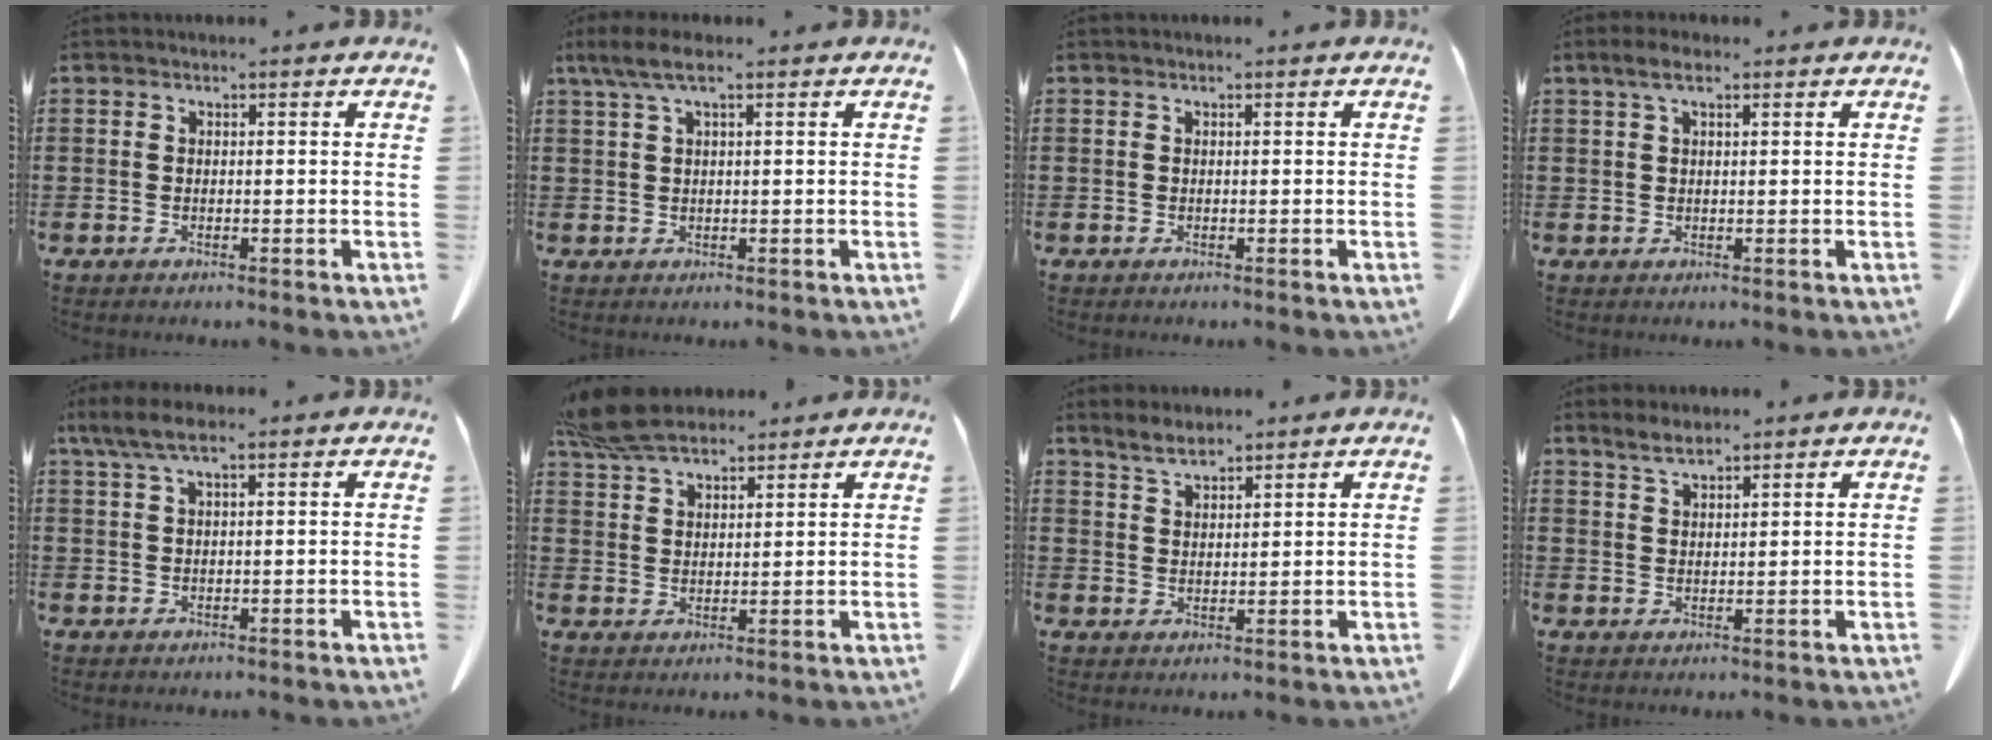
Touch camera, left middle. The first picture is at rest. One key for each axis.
{"total": 3.8, "fx": 1.8, "fy": 0.8, "fz": 3.3, "tx": -0.074, "ty": -0.001, "tz": 0.030}
{"total": 0.0}
{"total": 3.0, "fx": 1.5, "fy": 1.0, "fz": 2.4, "tx": -0.051, "ty": 0.004, "tz": 0.025}
{"total": 4.2, "fx": 2.3, "fy": 0.9, "fz": 3.4, "tx": -0.077, "ty": -0.001, "tz": 0.041}
{"total": 7.4, "fx": 6.3, "fy": 2.2, "fz": 3.2, "tx": -0.084, "ty": -0.006, "tz": 0.122}
{"total": 3.5, "fx": 3.0, "fy": 0.9, "fz": 1.5, "tx": -0.036, "ty": -0.003, "tz": 0.056}
{"total": 2.9, "fx": 2.4, "fy": 0.7, "fz": 1.5, "tx": -0.035, "ty": 0.000, "tz": 0.046}